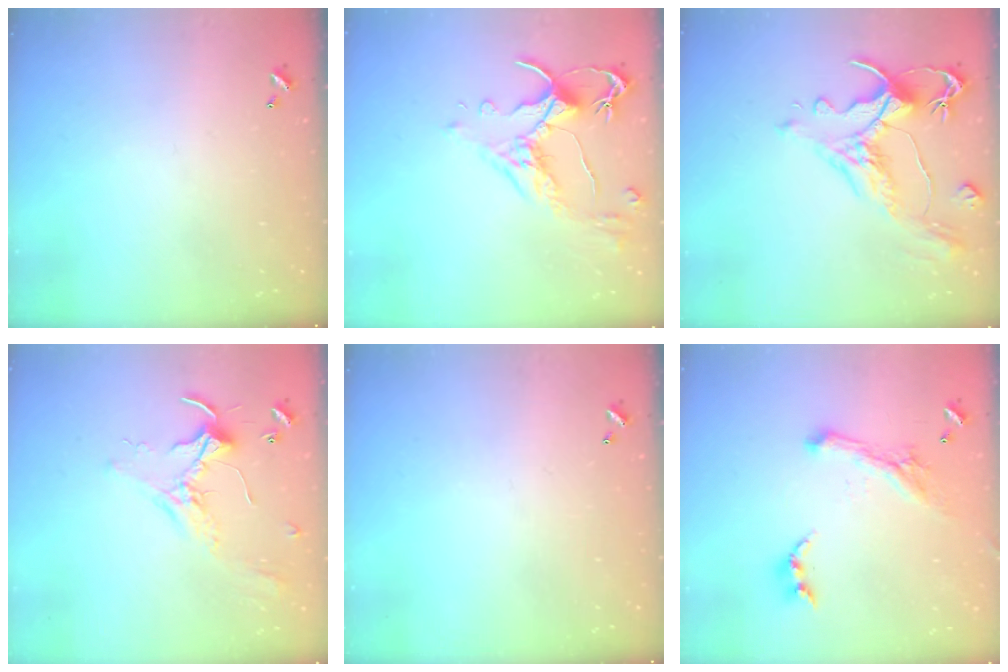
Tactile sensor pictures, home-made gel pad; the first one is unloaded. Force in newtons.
{"total": 2.6, "press": 2.2, "slide": 1.4}
{"total": 1.5, "press": 0.3, "slide": 1.5}
{"total": 2.2, "press": 2.1, "slide": 0.4}
{"total": 0.0}
{"total": 2.2, "press": 2.1, "slide": 0.5}